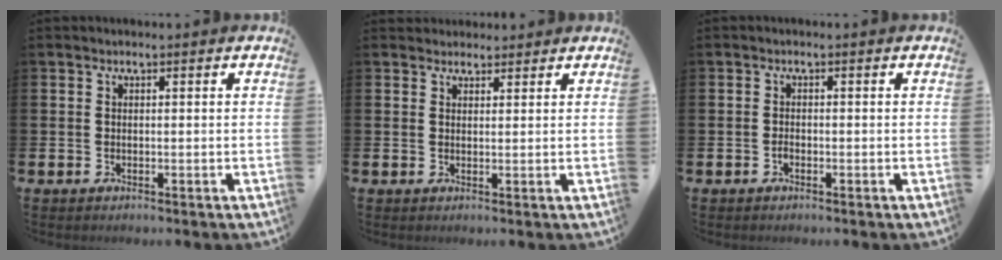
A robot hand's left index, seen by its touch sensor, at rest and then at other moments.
{"total": 2.4, "force": [2.3, 0.9, -0.2], "torque": [0.009, -0.007, 0.041]}
{"total": 1.0, "force": [-0.6, 0.6, 0.5], "torque": [-0.011, -0.001, -0.012]}